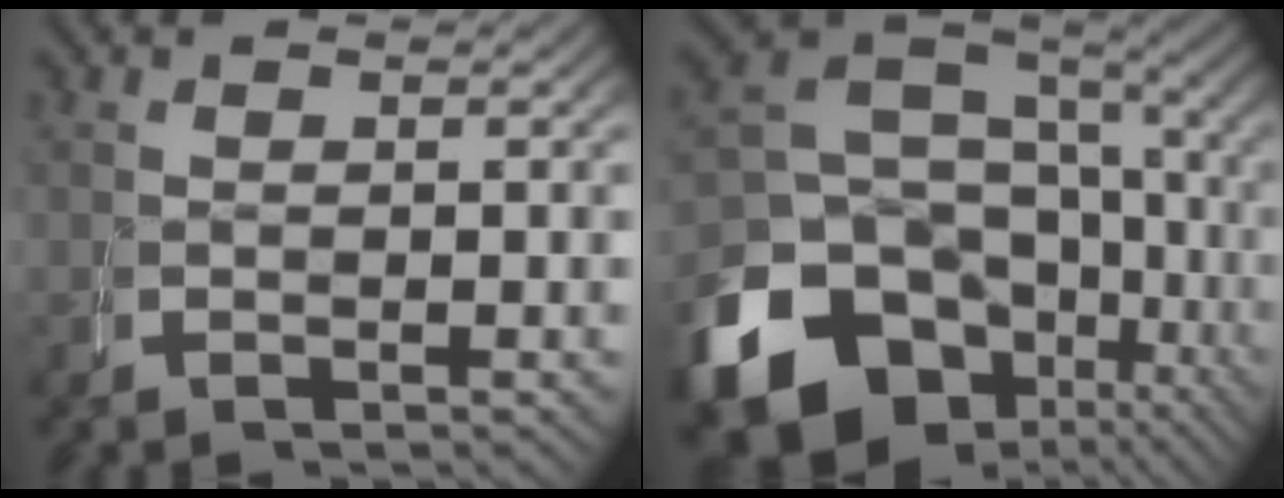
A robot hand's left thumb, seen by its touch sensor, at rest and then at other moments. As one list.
[{"total": 14.9, "force": [-3.9, 11.1, 9.1], "torque": [-0.174, -0.060, -0.036]}]